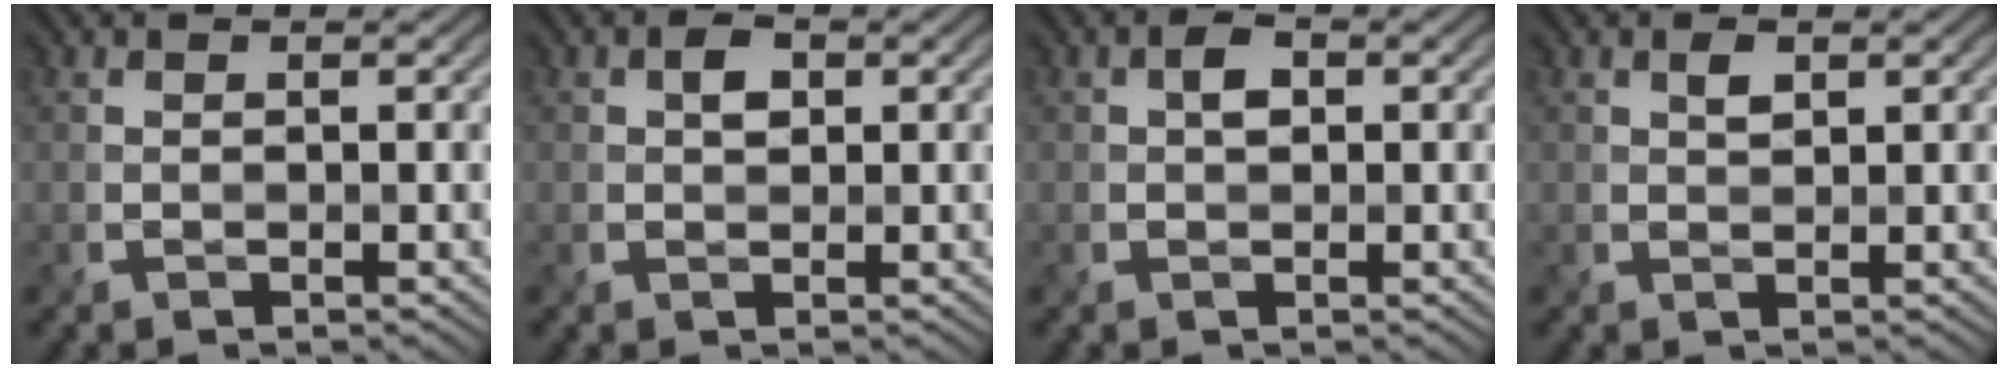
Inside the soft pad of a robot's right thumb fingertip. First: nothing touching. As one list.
[{"total": 1.6, "force": [0.4, 1.2, 1.0], "torque": [-0.018, 0.001, 0.005]}, {"total": 1.8, "force": [0.2, 1.2, 1.3], "torque": [-0.023, 0.001, 0.002]}, {"total": 1.1, "force": [0.6, 0.6, 0.6], "torque": [-0.013, -0.001, 0.013]}]